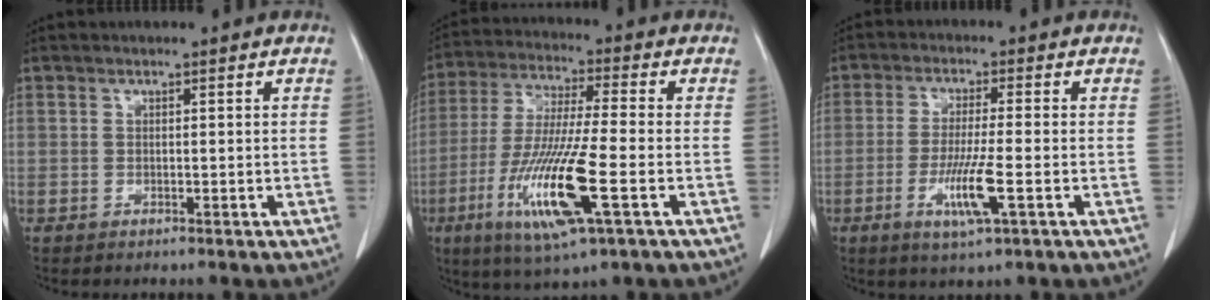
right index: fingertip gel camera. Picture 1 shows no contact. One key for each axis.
{"total": 15.2, "fx": -5.0, "fy": 0.8, "fz": 14.3, "tx": -0.291, "ty": -0.025, "tz": -0.089}
{"total": 7.1, "fx": -2.3, "fy": -0.1, "fz": 6.7, "tx": -0.128, "ty": -0.016, "tz": -0.039}